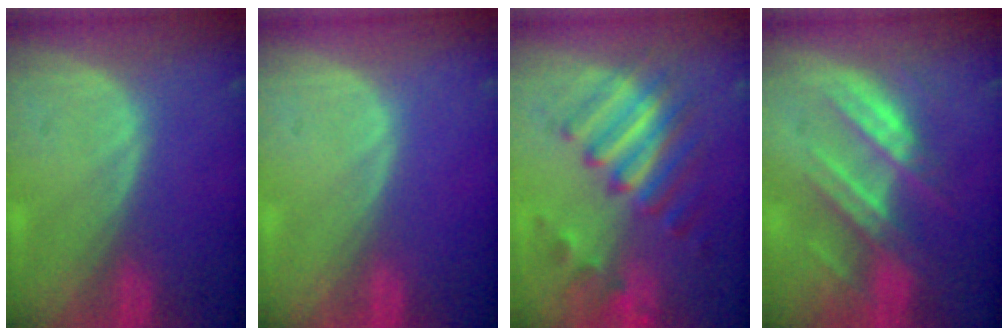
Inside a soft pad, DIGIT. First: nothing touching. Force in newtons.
{"total": 0.0}
{"total": 8.7, "press": 8.3, "slide": 2.4}
{"total": 8.2, "press": 7.6, "slide": 3.1}